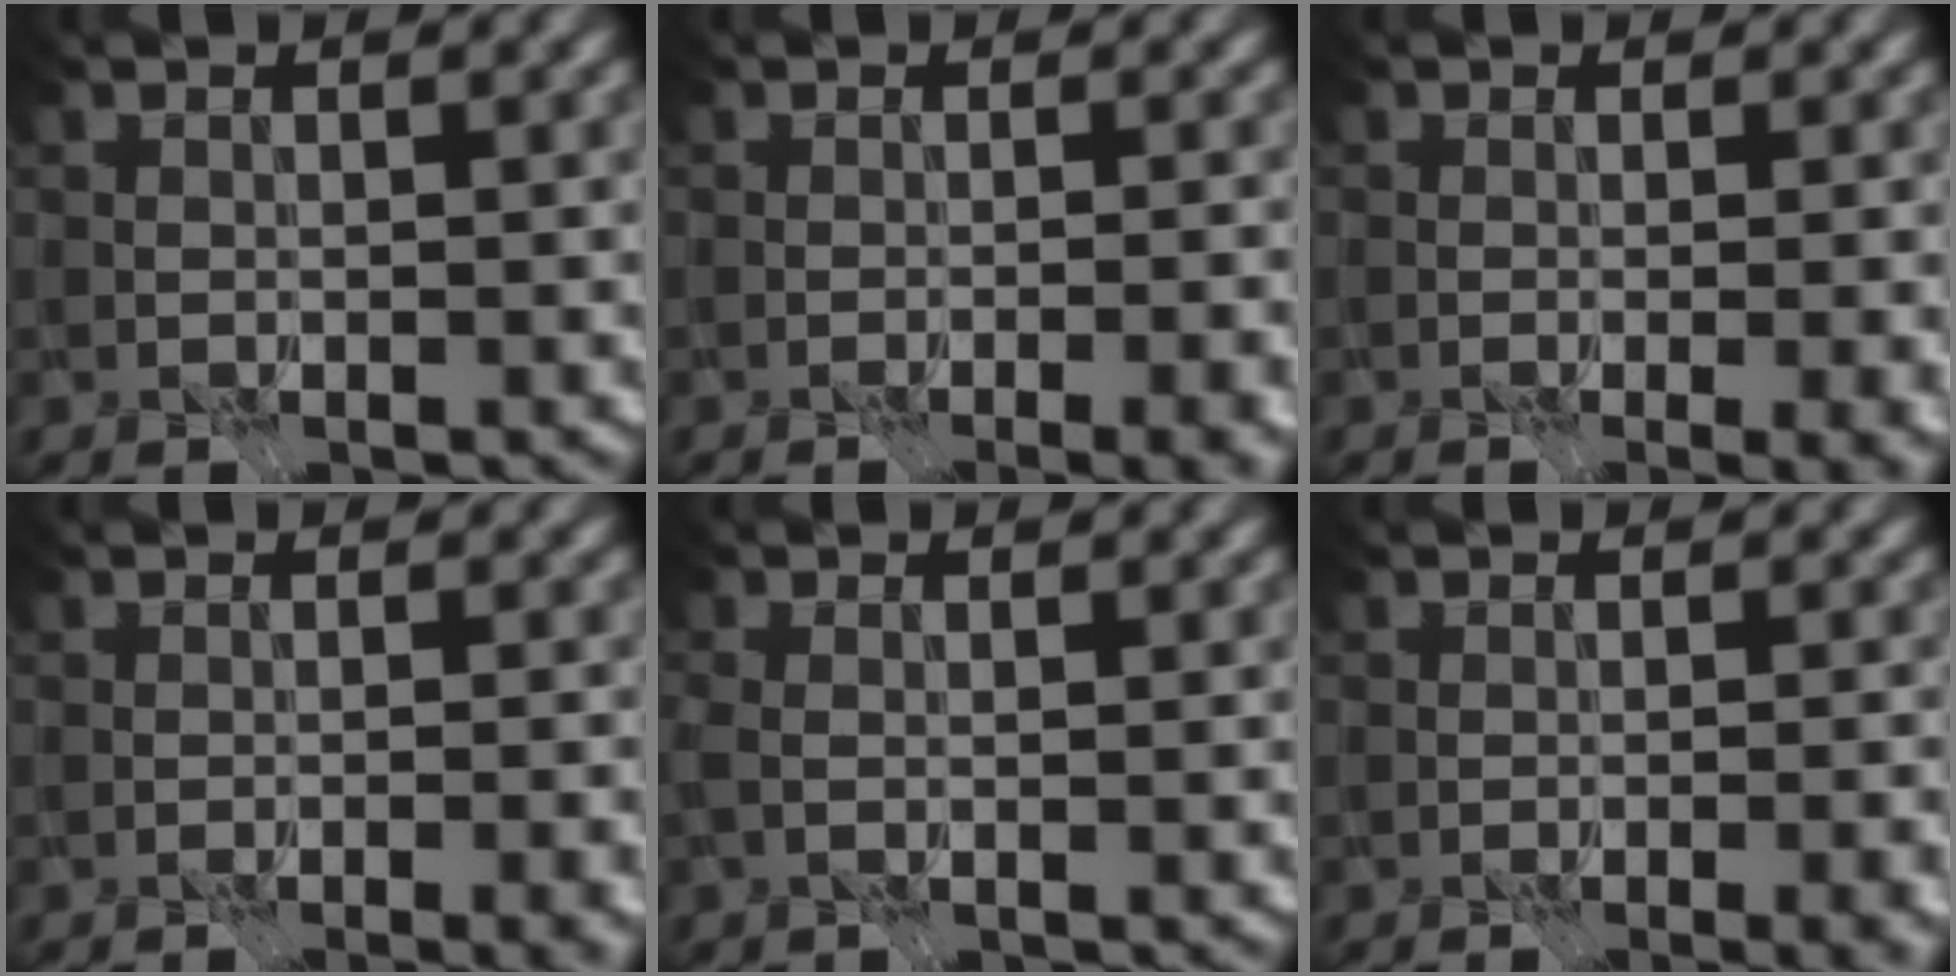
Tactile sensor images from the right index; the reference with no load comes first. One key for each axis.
{"total": 6.8, "fx": -3.7, "fy": 2.9, "fz": 4.8, "tx": -0.032, "ty": -0.008, "tz": -0.034}
{"total": 4.3, "fx": -1.1, "fy": 1.8, "fz": 3.8, "tx": -0.031, "ty": -0.017, "tz": 0.003}
{"total": 5.7, "fx": -3.3, "fy": 2.4, "fz": 4.0, "tx": -0.018, "ty": -0.011, "tz": -0.034}
{"total": 3.1, "fx": -0.7, "fy": 1.8, "fz": 2.4, "tx": -0.045, "ty": 0.002, "tz": -0.009}
{"total": 5.9, "fx": -3.3, "fy": 2.5, "fz": 4.2, "tx": -0.022, "ty": -0.010, "tz": -0.031}